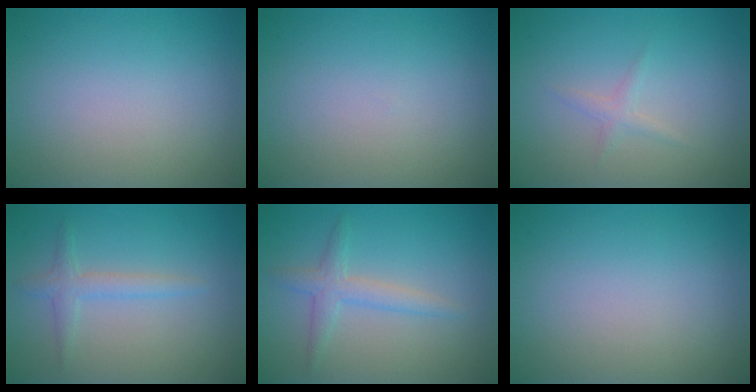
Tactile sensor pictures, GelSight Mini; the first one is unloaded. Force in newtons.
{"total": 0.0}
{"total": 1.0, "press": 1.0, "slide": 0.1}
{"total": 1.8, "press": 1.8, "slide": 0.0}
{"total": 2.3, "press": 2.3, "slide": 0.1}
{"total": 0.0}